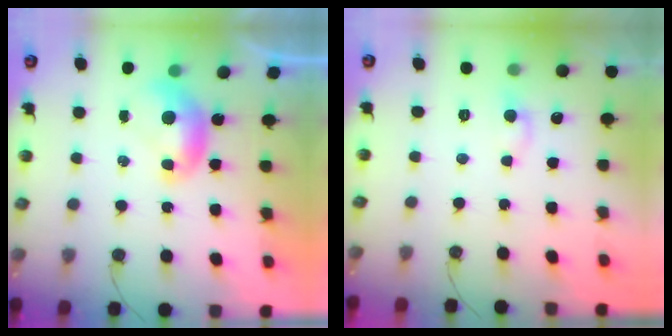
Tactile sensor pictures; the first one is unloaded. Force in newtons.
{"total": 0.0}